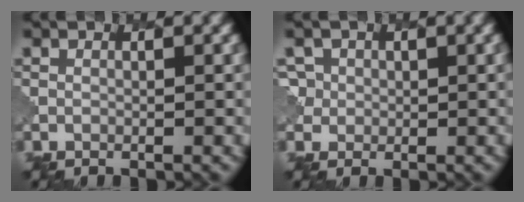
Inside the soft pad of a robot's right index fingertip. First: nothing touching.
{"total": 2.9, "force": [0.7, 2.7, 0.7], "torque": [-0.012, 0.017, -0.006]}